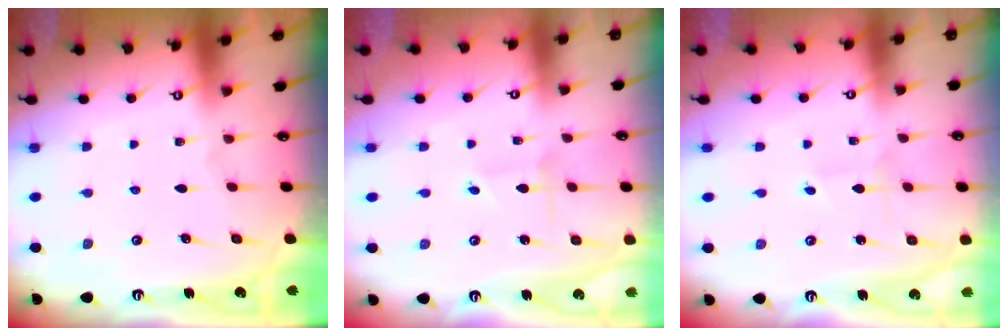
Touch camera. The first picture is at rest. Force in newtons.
{"total": 1.5, "press": 1.5, "slide": 0.2}
{"total": 0.6, "press": 0.6, "slide": 0.1}